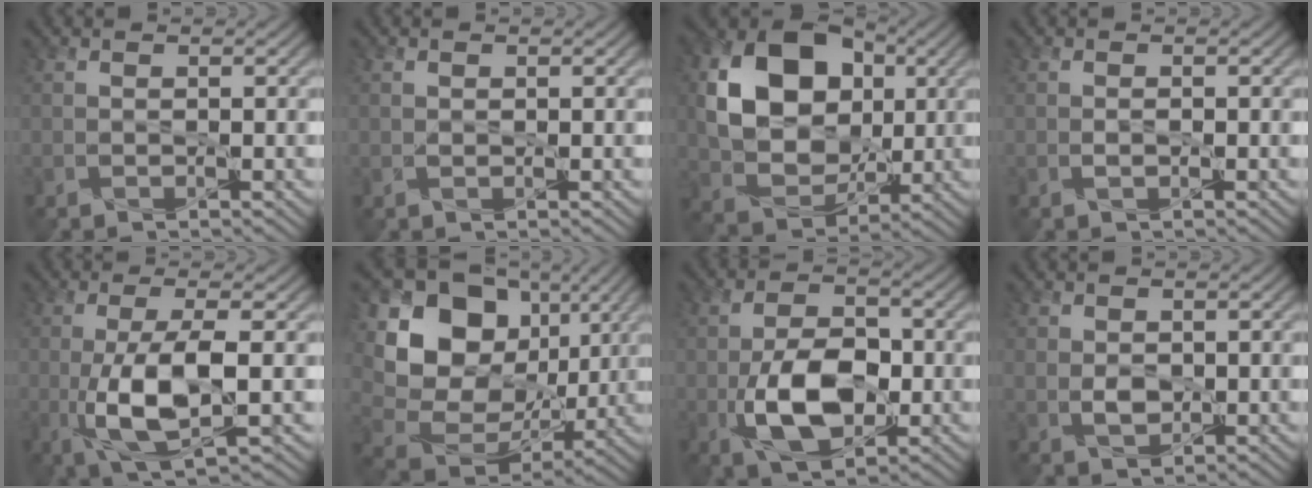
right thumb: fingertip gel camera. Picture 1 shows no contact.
{"total": 0.5, "force": [0.1, 0.4, 0.3], "torque": [-0.006, -0.001, 0.002]}
{"total": 13.6, "force": [2.6, 10.2, 8.5], "torque": [-0.175, 0.000, 0.045]}
{"total": 0.9, "force": [-0.2, 0.5, 0.8], "torque": [-0.017, -0.002, -0.003]}
{"total": 8.8, "force": [-1.4, 2.8, 8.2], "torque": [-0.165, -0.004, -0.025]}
{"total": 15.8, "force": [4.7, 12.4, 8.6], "torque": [-0.194, 0.016, 0.087]}
{"total": 9.3, "force": [-2.1, 5.3, 7.3], "torque": [-0.152, -0.005, -0.039]}
{"total": 2.5, "force": [0.1, 1.9, 1.7], "torque": [-0.040, -0.005, 0.005]}